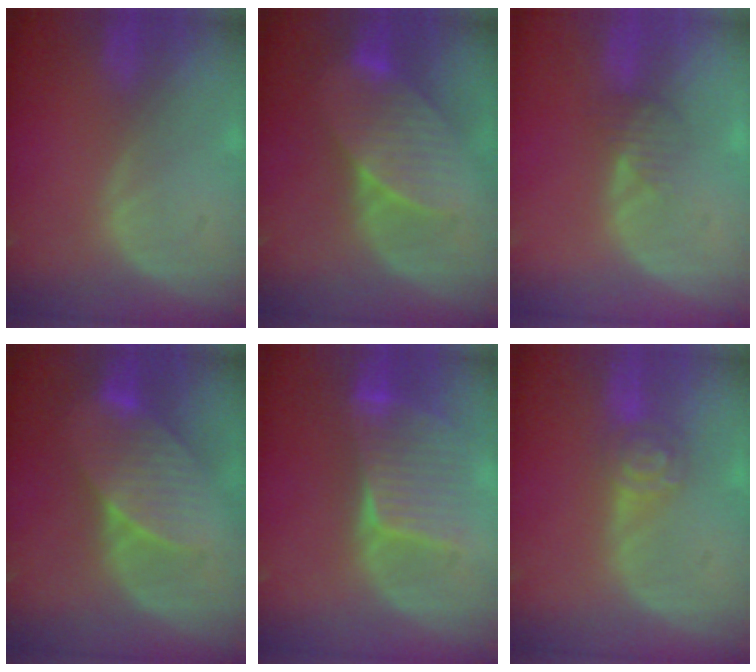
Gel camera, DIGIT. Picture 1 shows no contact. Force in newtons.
{"total": 7.7, "press": 7.6, "slide": 1.6}
{"total": 2.1, "press": 2.1, "slide": 0.2}
{"total": 7.7, "press": 7.6, "slide": 1.6}
{"total": 7.3, "press": 7.3, "slide": 1.0}
{"total": 4.3, "press": 4.3, "slide": 0.2}